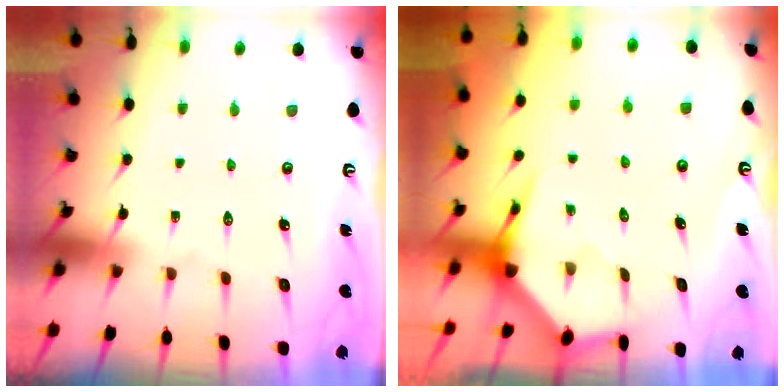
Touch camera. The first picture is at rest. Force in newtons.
{"total": 4.0, "press": 3.9, "slide": 0.4}